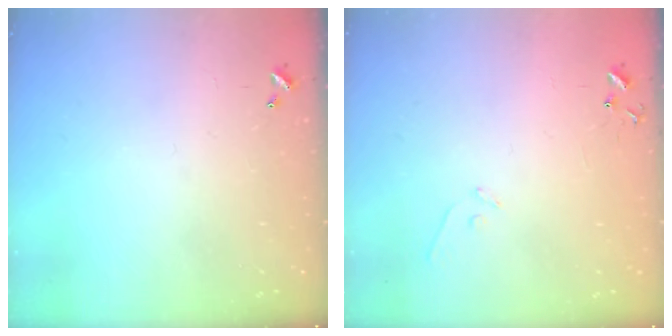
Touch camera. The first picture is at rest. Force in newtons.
{"total": 5.3, "press": 5.3, "slide": 0.4}